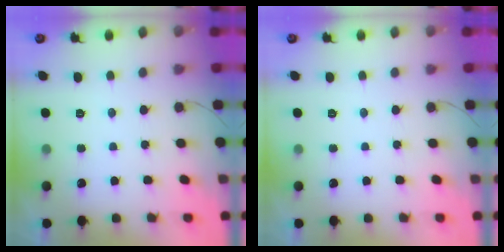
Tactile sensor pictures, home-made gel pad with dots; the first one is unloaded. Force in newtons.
{"total": 0.0}